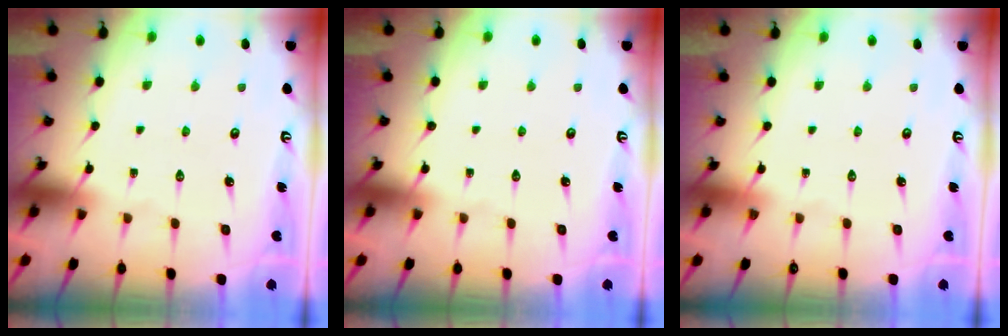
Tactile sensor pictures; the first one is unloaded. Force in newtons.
{"total": 0.0}
{"total": 0.0}